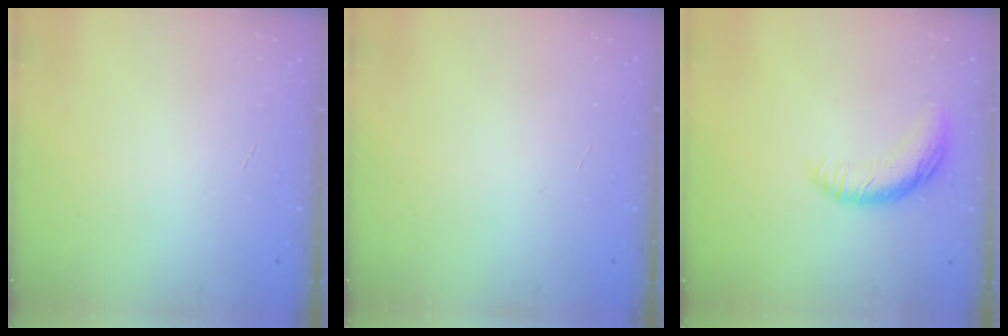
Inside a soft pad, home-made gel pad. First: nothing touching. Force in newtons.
{"total": 0.0}
{"total": 11.4, "press": 11.3, "slide": 1.4}